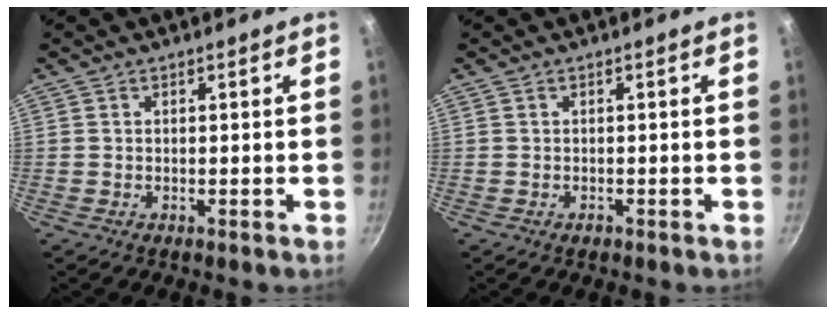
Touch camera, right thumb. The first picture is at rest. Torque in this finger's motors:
{"motor_torque": [0.23, -0.05, -0.23, 0.07, -0.02]}